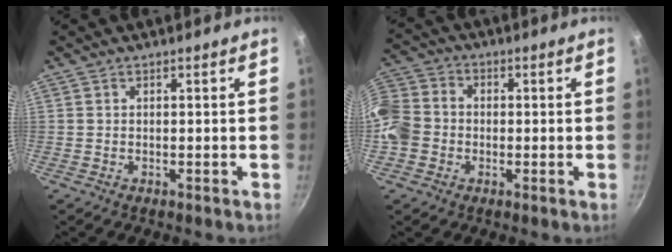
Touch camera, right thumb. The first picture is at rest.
{"total": 11.5, "force": [-2.1, 9.6, 5.9], "torque": [-0.111, 0.031, -0.060]}